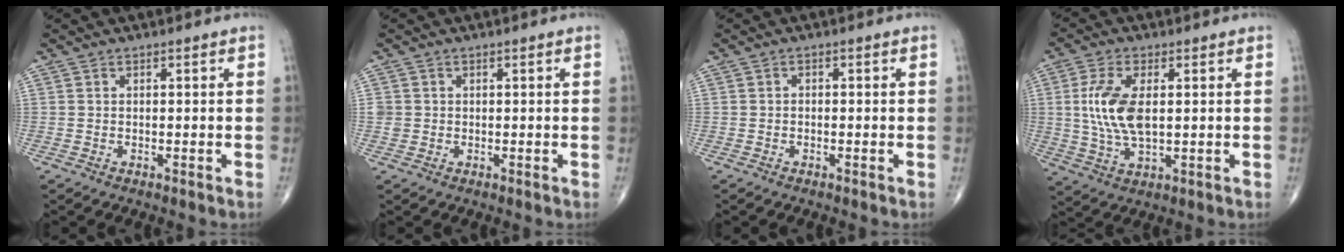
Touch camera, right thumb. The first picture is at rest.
{"total": 1.7, "force": [0.0, 1.6, 0.4], "torque": [0.001, 0.004, 0.002]}
{"total": 0.7, "force": [-0.3, 0.5, 0.4], "torque": [0.000, 0.004, -0.011]}
{"total": 10.4, "force": [1.1, 5.0, 9.0], "torque": [-0.192, -0.007, 0.025]}